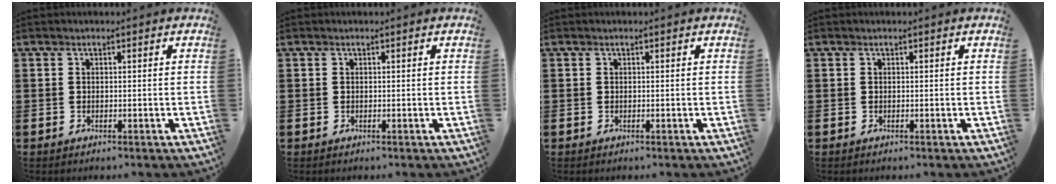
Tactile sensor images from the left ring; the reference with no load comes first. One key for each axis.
{"total": 0.0}
{"total": 0.0}
{"total": 0.0}